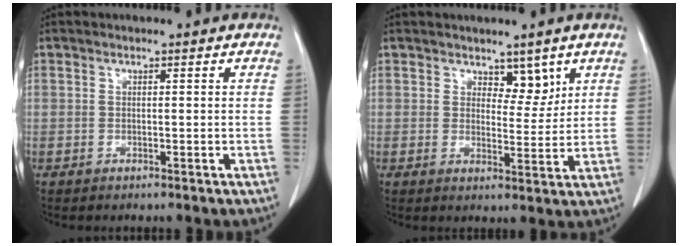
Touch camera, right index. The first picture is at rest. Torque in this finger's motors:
{"motor_torque": [-0.03, 0.17, 0.02, 0.00]}